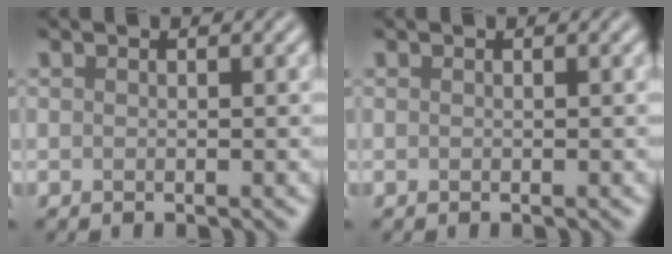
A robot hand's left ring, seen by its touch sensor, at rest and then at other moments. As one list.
[{"total": 0.0}]